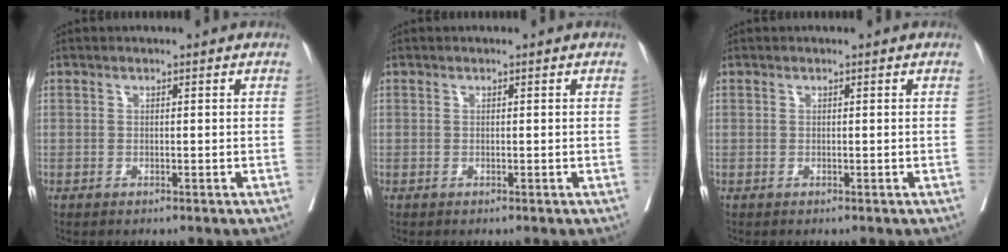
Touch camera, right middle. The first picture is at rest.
{"total": 0.0}
{"total": 0.0}